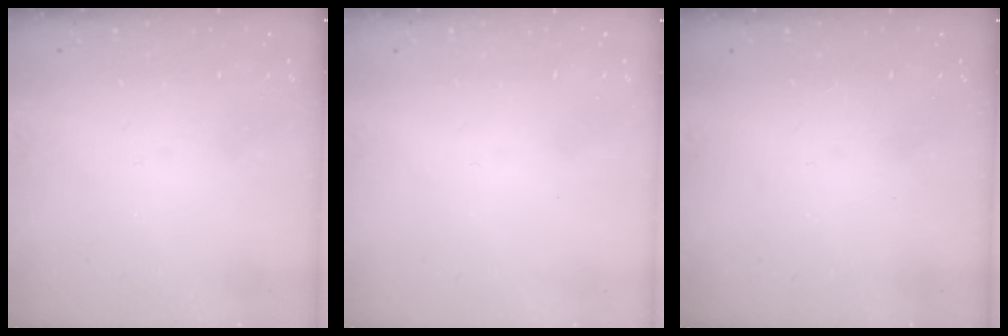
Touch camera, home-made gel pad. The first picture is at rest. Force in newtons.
{"total": 1.6, "press": 1.6, "slide": 0.1}
{"total": 2.8, "press": 2.8, "slide": 0.4}